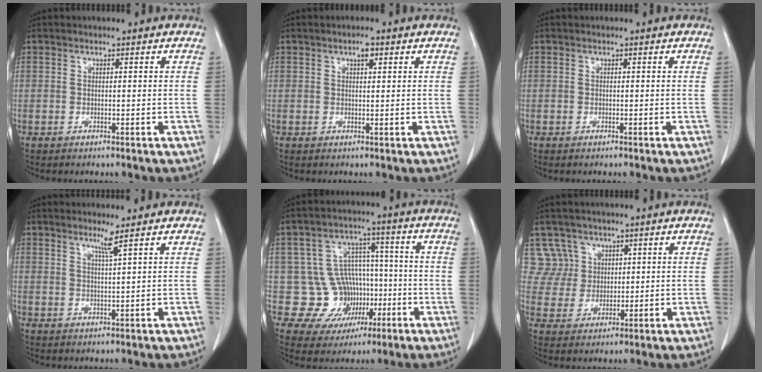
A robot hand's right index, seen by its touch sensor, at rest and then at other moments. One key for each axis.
{"total": 1.8, "fx": 1.0, "fy": 0.6, "fz": 1.4, "tx": -0.023, "ty": 0.002, "tz": 0.013}
{"total": 0.0}
{"total": 2.3, "fx": 1.6, "fy": -0.9, "fz": 1.4, "tx": -0.029, "ty": -0.010, "tz": 0.032}
{"total": 10.1, "fx": -1.5, "fy": 9.5, "fz": 2.8, "tx": -0.035, "ty": 0.038, "tz": -0.007}
{"total": 5.1, "fx": 2.8, "fy": 4.2, "fz": -0.7, "tx": 0.026, "ty": 0.009, "tz": 0.058}